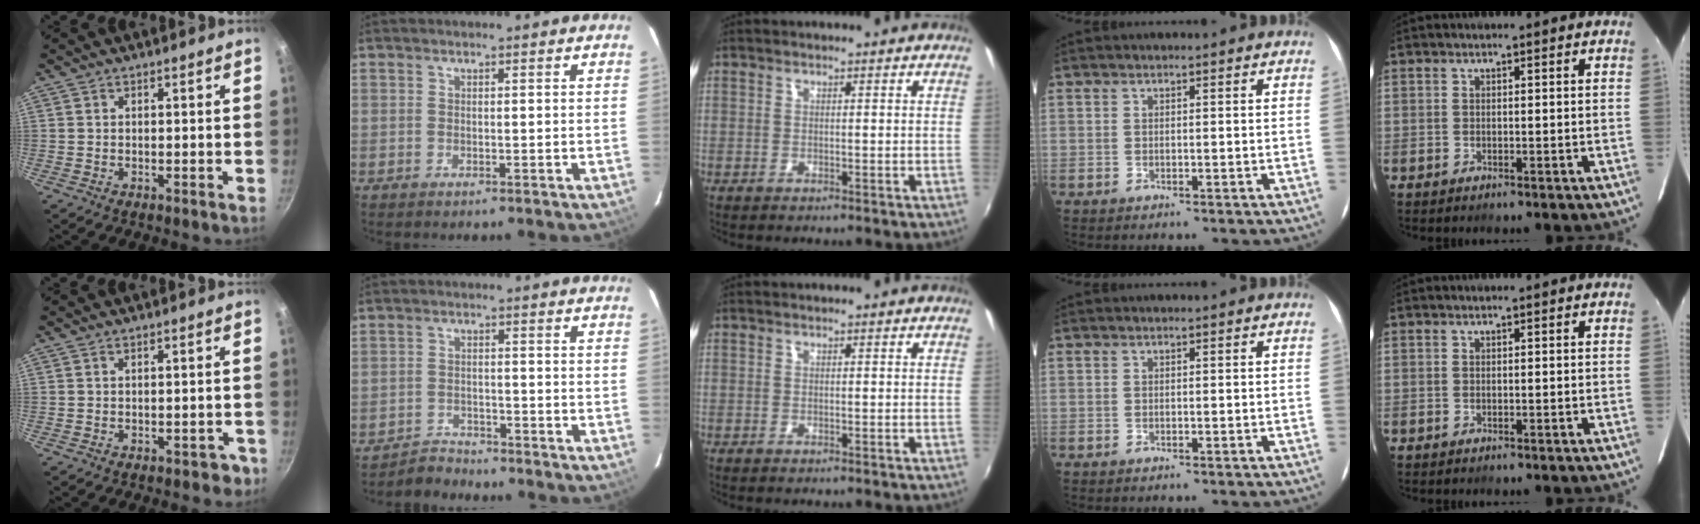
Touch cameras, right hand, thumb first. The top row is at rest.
{"thumb": {"total": 2.4, "force": [-1.4, 1.6, 1.1], "torque": [0.007, 0.028, 0.003]}, "index": {"total": 3.6, "force": [-3.4, 1.1, -0.6], "torque": [0.002, 0.010, -0.061]}}